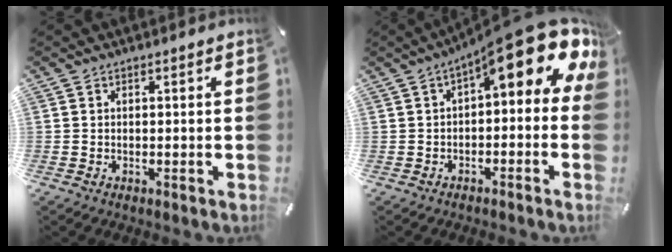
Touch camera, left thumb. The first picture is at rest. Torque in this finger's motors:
{"motor_torque": [2.26, 2.74, 1.58, -1.19, 0.23]}